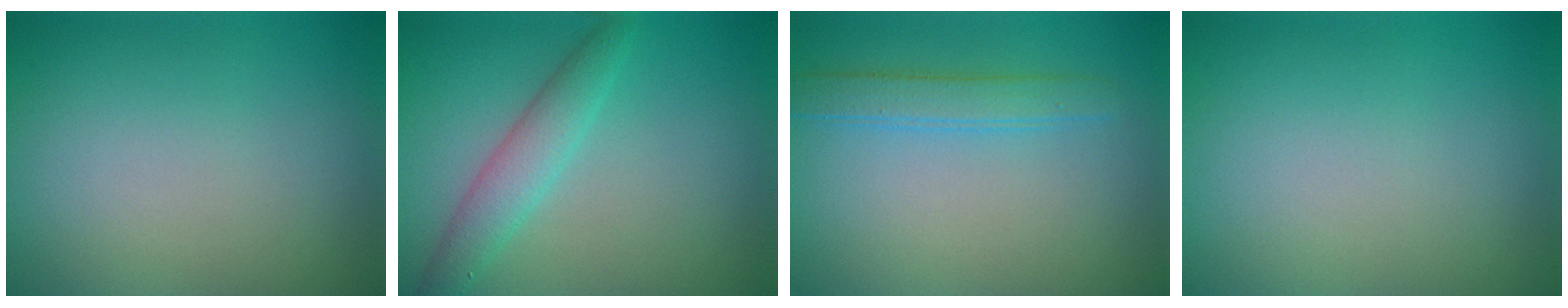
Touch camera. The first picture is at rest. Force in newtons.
{"total": 2.9, "press": 2.9, "slide": 0.1}
{"total": 2.3, "press": 2.3, "slide": 0.2}
{"total": 0.0}